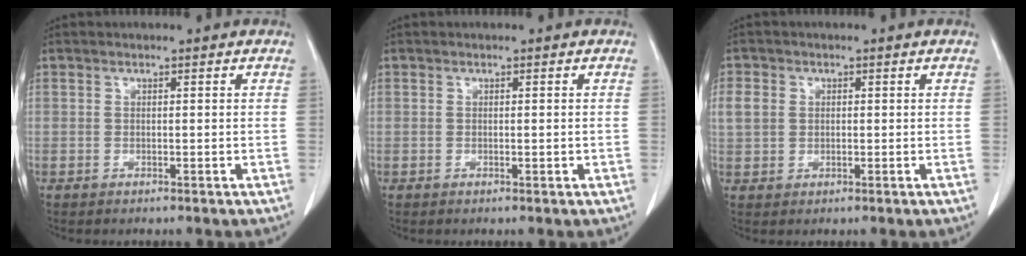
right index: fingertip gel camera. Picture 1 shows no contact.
{"total": 0.8, "force": [-0.1, 0.2, 0.8], "torque": [-0.013, -0.002, 0.003]}
{"total": 3.9, "force": [0.8, 3.3, 1.9], "torque": [-0.046, 0.014, 0.018]}